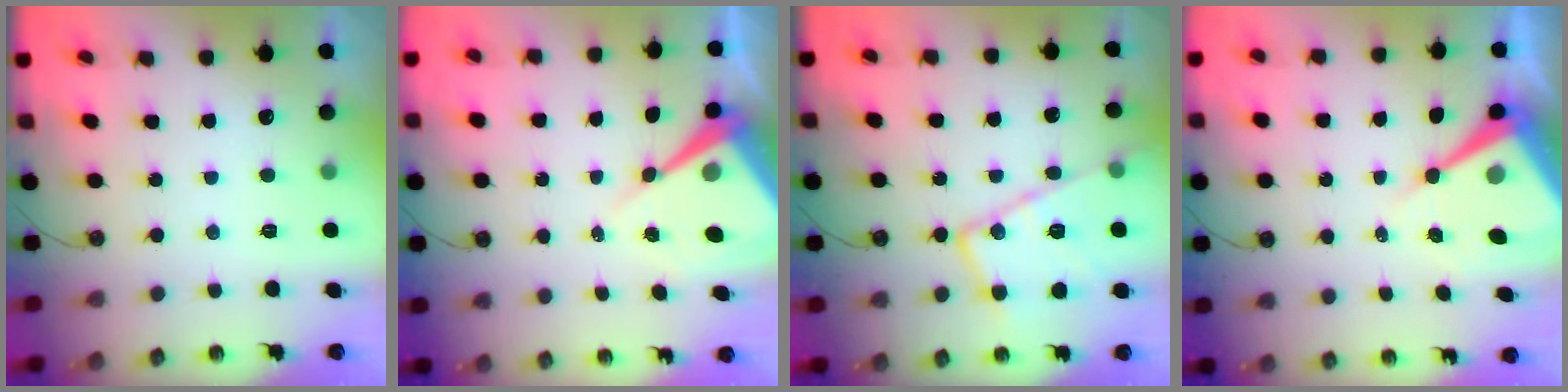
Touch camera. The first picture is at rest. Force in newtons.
{"total": 9.9, "press": 9.8, "slide": 0.9}
{"total": 18.5, "press": 18.4, "slide": 1.8}
{"total": 12.4, "press": 12.4, "slide": 1.1}